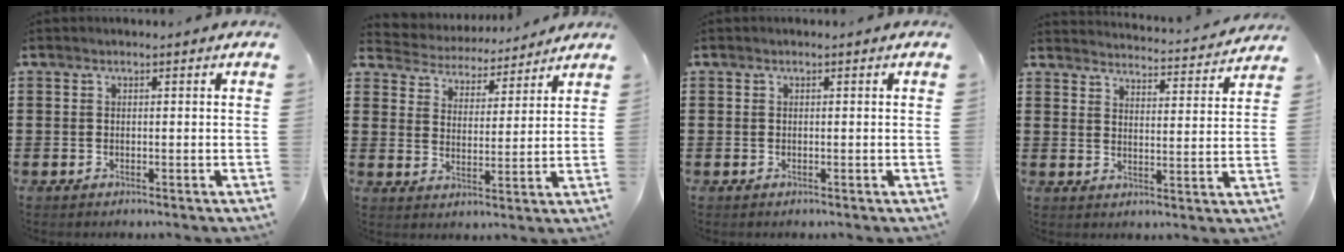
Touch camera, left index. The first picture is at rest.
{"total": 4.3, "force": [4.3, 0.4, -0.3], "torque": [-0.021, -0.030, 0.070]}
{"total": 0.0}
{"total": 3.5, "force": [3.5, -0.4, 0.1], "torque": [-0.012, -0.035, 0.055]}